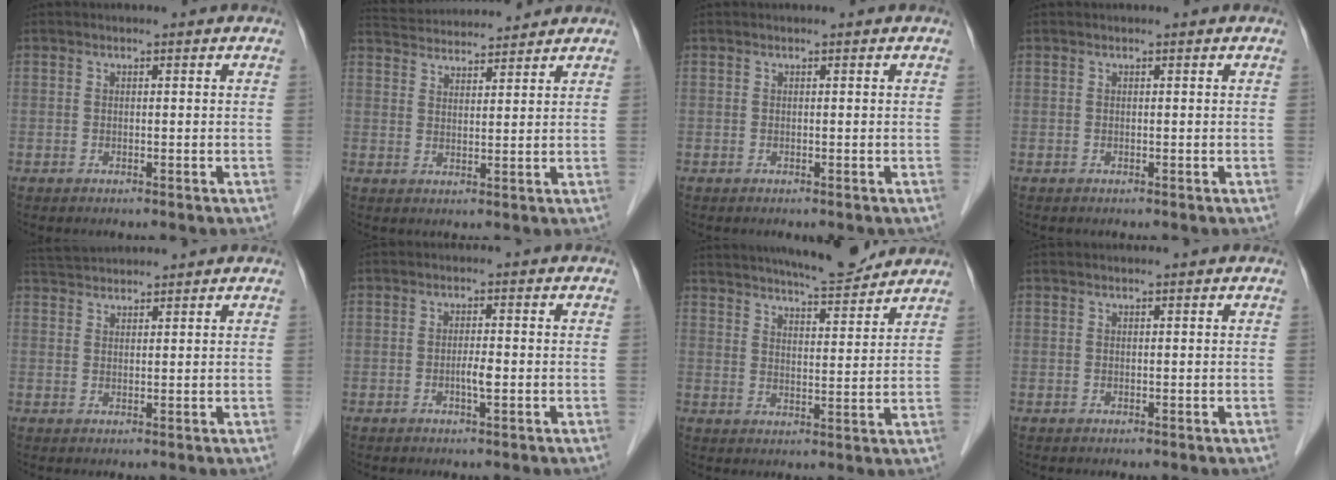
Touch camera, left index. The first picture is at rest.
{"total": 10.4, "force": [10.0, 1.1, 2.5], "torque": [-0.052, 0.029, 0.156]}
{"total": 0.0}
{"total": 0.0}
{"total": 5.2, "force": [5.1, 0.2, 1.1], "torque": [-0.023, 0.036, 0.091]}
{"total": 1.7, "force": [-0.6, 0.1, 1.6], "torque": [-0.031, -0.002, -0.011]}
{"total": 11.9, "force": [10.9, 1.0, 4.7], "torque": [-0.074, -0.001, 0.157]}
{"total": 0.9, "force": [0.9, -0.1, 0.3], "torque": [-0.005, 0.011, 0.016]}